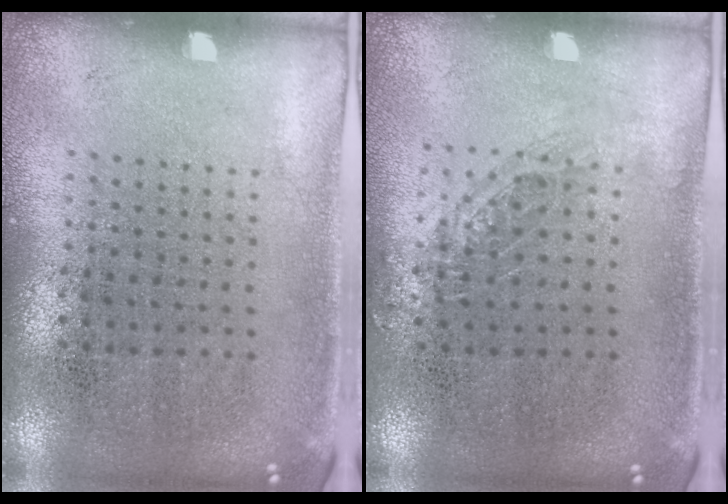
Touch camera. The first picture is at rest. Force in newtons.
{"total": 0.8, "press": 0.8, "slide": 0.2}